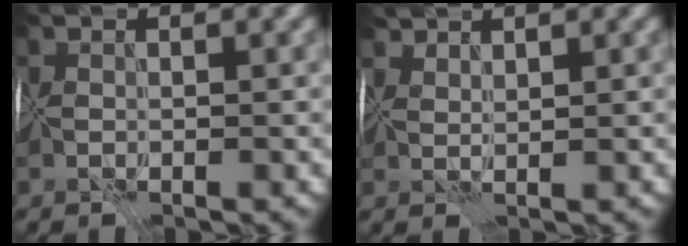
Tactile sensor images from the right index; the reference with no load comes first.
{"total": 3.0, "force": [3.0, -0.2, -0.4], "torque": [0.003, 0.008, 0.071]}